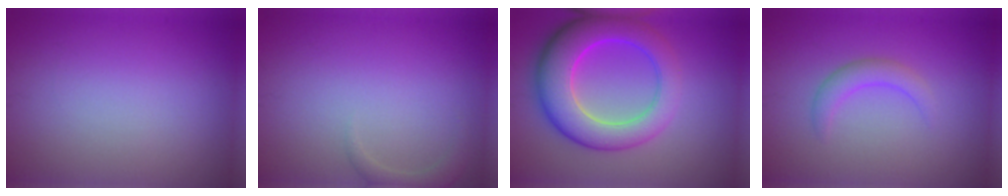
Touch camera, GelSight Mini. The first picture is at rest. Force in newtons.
{"total": 1.5, "press": 1.5, "slide": 0.2}
{"total": 8.8, "press": 8.7, "slide": 0.6}
{"total": 2.1, "press": 2.1, "slide": 0.2}